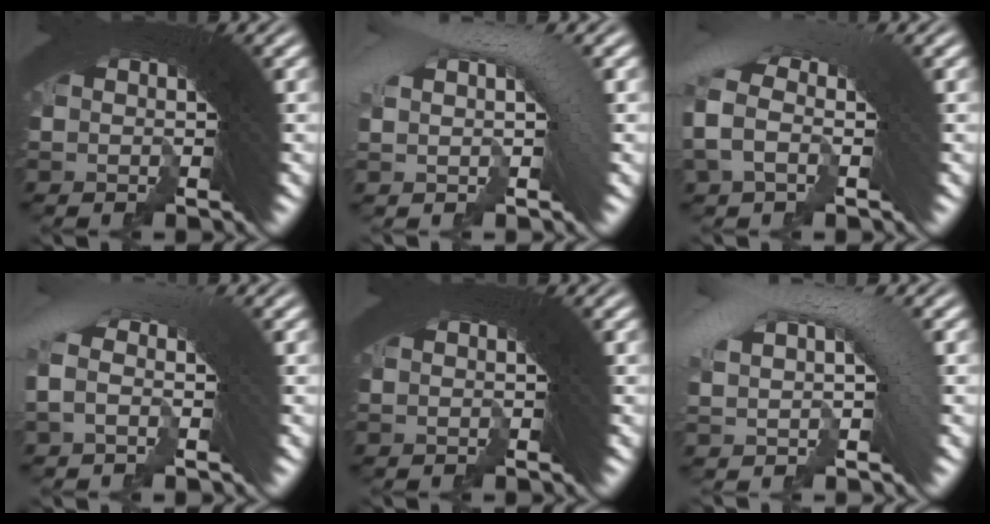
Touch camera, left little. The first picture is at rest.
{"total": 3.3, "force": [1.1, 0.9, 3.0], "torque": [-0.047, 0.029, 0.016]}
{"total": 2.8, "force": [-0.1, 1.6, 2.3], "torque": [-0.040, 0.038, -0.017]}
{"total": 1.7, "force": [-0.3, 0.5, 1.6], "torque": [-0.024, 0.033, -0.018]}
{"total": 0.0}
{"total": 4.5, "force": [1.2, 1.7, 4.0], "torque": [-0.062, 0.029, 0.020]}